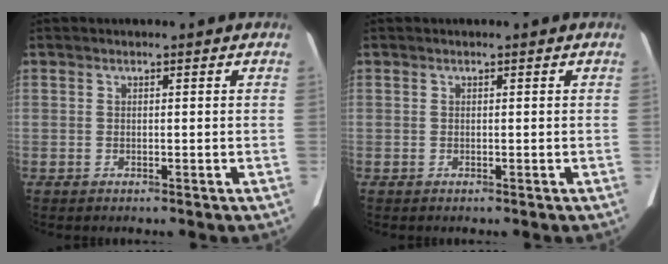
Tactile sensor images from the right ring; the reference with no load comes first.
{"total": 0.0}